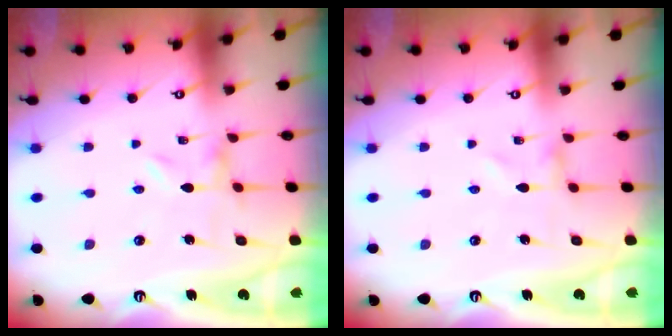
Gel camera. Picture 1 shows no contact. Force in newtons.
{"total": 0.8, "press": 0.8, "slide": 0.1}